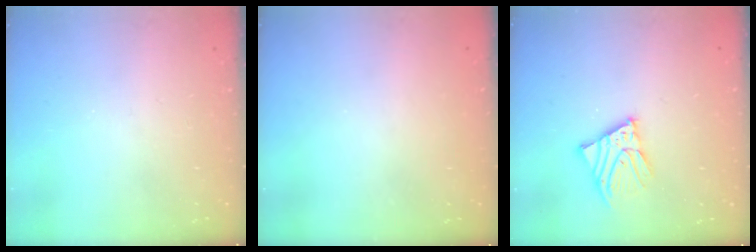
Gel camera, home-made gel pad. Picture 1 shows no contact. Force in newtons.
{"total": 0.5, "press": 0.5, "slide": 0.1}
{"total": 7.4, "press": 7.4, "slide": 0.8}